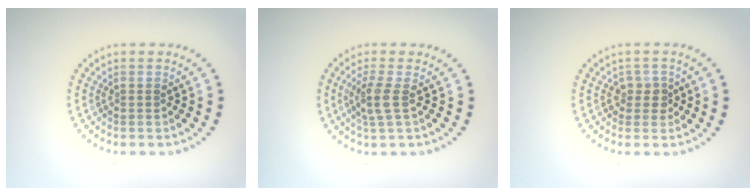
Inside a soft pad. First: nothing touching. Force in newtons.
{"total": 2.1, "press": 1.8, "slide": 1.2}
{"total": 1.8, "press": 1.5, "slide": 1.0}